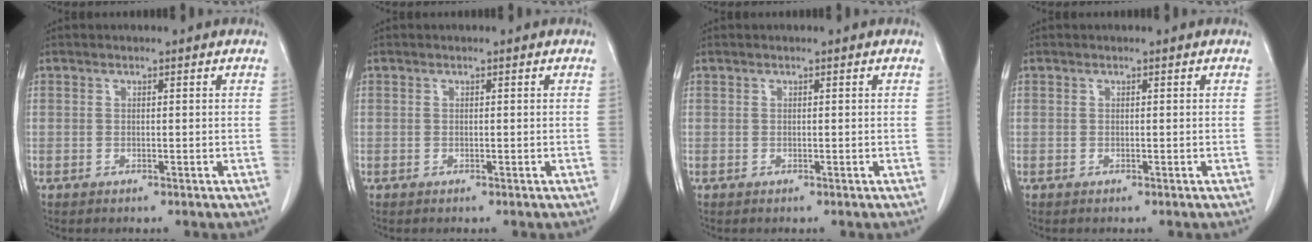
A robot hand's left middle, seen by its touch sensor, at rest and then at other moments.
{"total": 0.0}
{"total": 0.0}
{"total": 0.0}